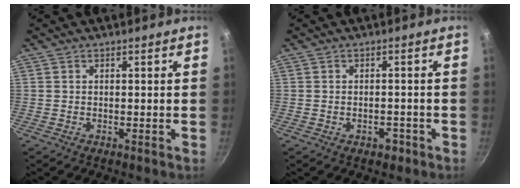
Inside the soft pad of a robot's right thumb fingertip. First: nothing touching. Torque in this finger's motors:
{"motor_torque": [-0.58, -0.15, -0.30, 0.27, 0.07]}